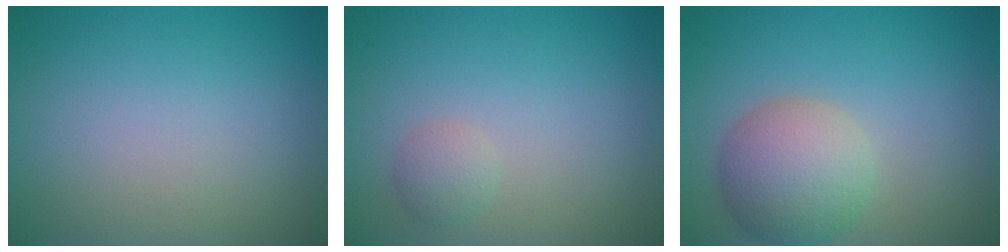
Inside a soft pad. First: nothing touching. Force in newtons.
{"total": 1.3, "press": 1.3, "slide": 0.1}
{"total": 5.5, "press": 5.5, "slide": 0.5}